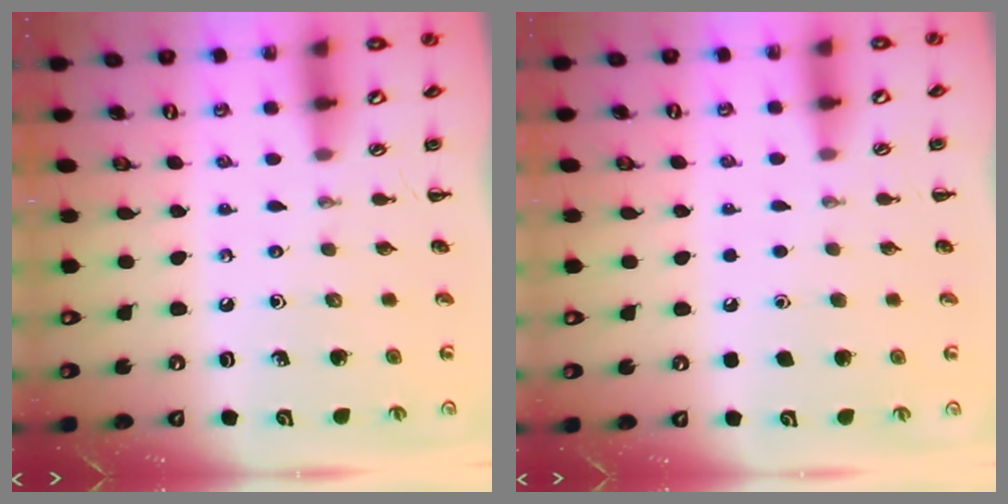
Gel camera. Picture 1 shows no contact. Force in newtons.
{"total": 1.6, "press": 1.6, "slide": 0.1}